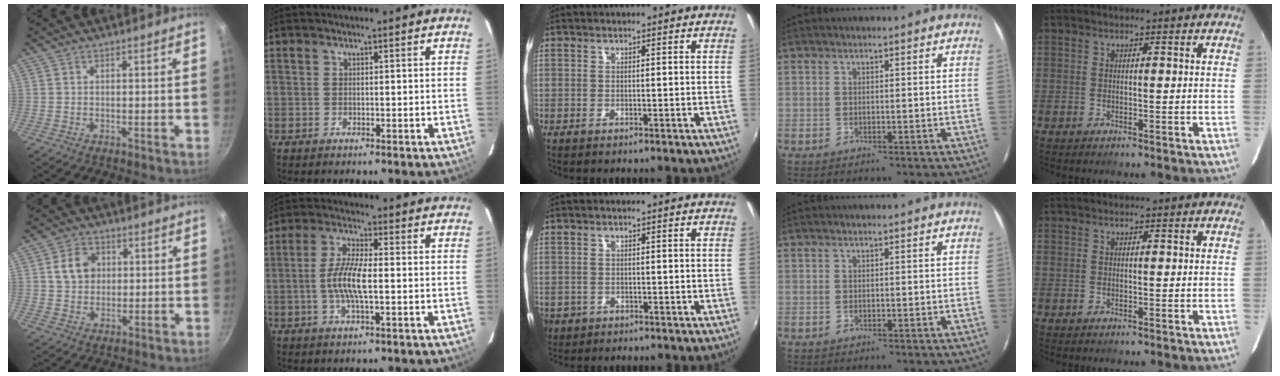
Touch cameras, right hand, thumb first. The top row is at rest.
{"thumb": {"total": 7.0, "force": [1.5, 5.8, 3.6], "torque": [-0.041, 0.008, 0.019]}, "index": {"total": 7.6, "force": [-1.1, 1.7, 7.3], "torque": [-0.148, 0.002, -0.024]}, "middle": {"total": 4.7, "force": [-1.7, 4.0, 1.8], "torque": [-0.049, -0.007, -0.023]}}